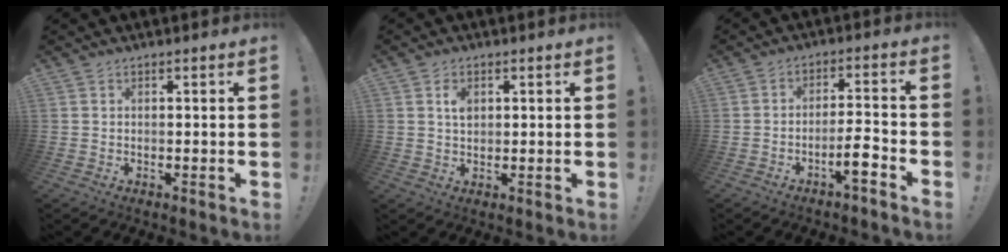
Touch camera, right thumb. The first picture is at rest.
{"total": 3.1, "force": [0.9, 2.1, 2.1], "torque": [-0.021, -0.004, 0.010]}
{"total": 7.2, "force": [-4.2, 1.4, 5.7], "torque": [-0.081, 0.018, -0.071]}